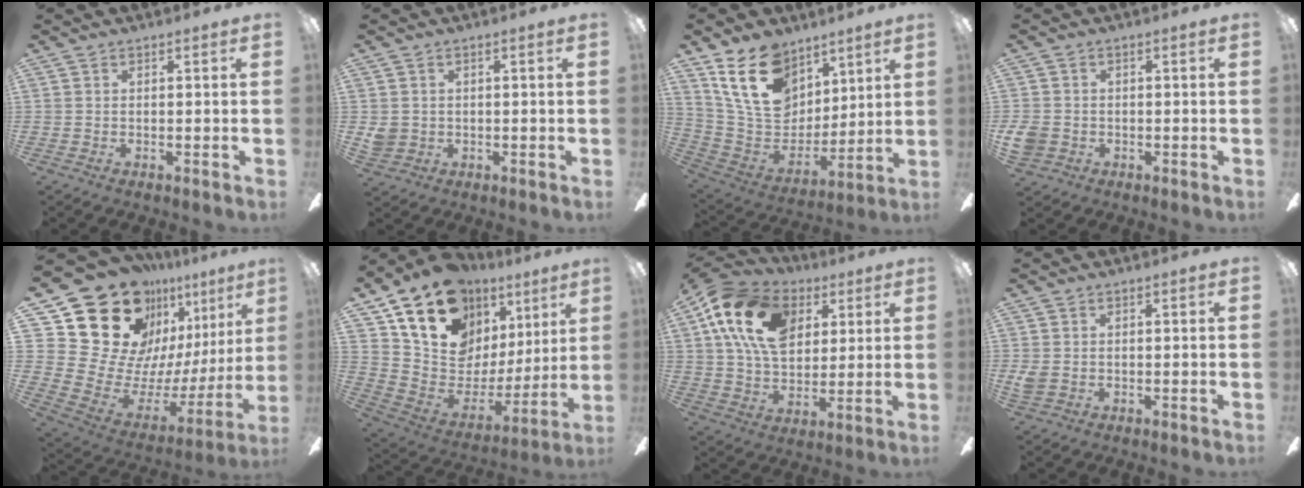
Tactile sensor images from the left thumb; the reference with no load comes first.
{"total": 3.3, "force": [0.2, 3.2, 0.8], "torque": [-0.011, 0.005, 0.007]}
{"total": 20.8, "force": [11.6, 13.8, 10.4], "torque": [-0.201, -0.050, 0.216]}
{"total": 4.3, "force": [-0.7, 3.9, 1.6], "torque": [-0.042, 0.008, -0.011]}
{"total": 29.3, "force": [19.0, 17.7, 13.6], "torque": [-0.242, -0.140, 0.384]}
{"total": 19.1, "force": [13.0, 11.6, 7.8], "torque": [-0.154, -0.082, 0.246]}
{"total": 19.5, "force": [7.6, 13.2, 12.1], "torque": [-0.231, 0.004, 0.140]}
{"total": 2.5, "force": [0.0, 2.1, 1.3], "torque": [-0.023, 0.006, 0.002]}